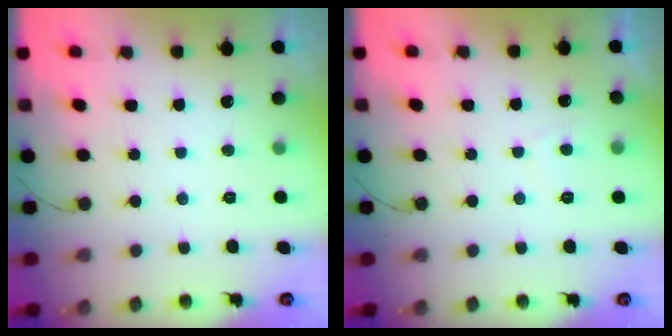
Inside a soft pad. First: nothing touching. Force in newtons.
{"total": 0.8, "press": 0.6, "slide": 0.5}